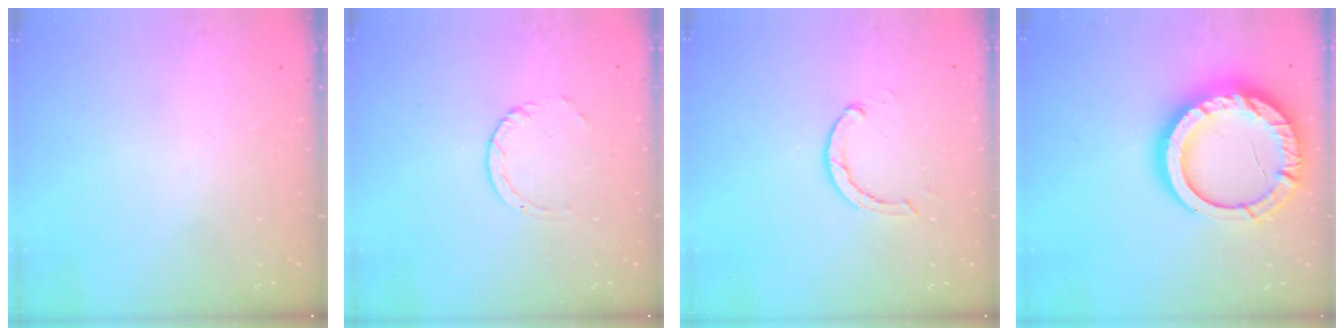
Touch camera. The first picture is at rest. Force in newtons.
{"total": 1.0, "press": 1.0, "slide": 0.1}
{"total": 2.9, "press": 2.9, "slide": 0.4}
{"total": 24.5, "press": 24.4, "slide": 2.2}